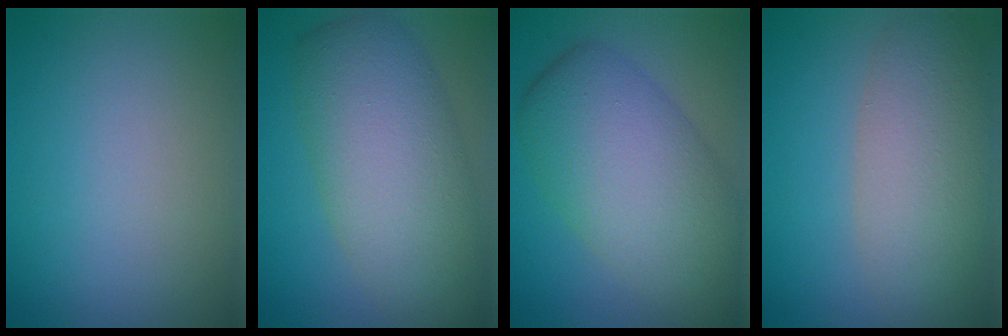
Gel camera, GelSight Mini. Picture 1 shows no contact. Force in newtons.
{"total": 9.3, "press": 9.3, "slide": 0.3}
{"total": 9.6, "press": 9.6, "slide": 0.3}
{"total": 6.6, "press": 6.6, "slide": 0.3}